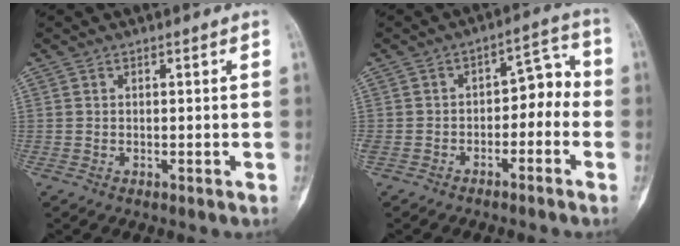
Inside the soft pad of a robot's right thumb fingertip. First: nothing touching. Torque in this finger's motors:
{"motor_torque": [1.58, 1.02, 0.78, 0.12, 0.02]}